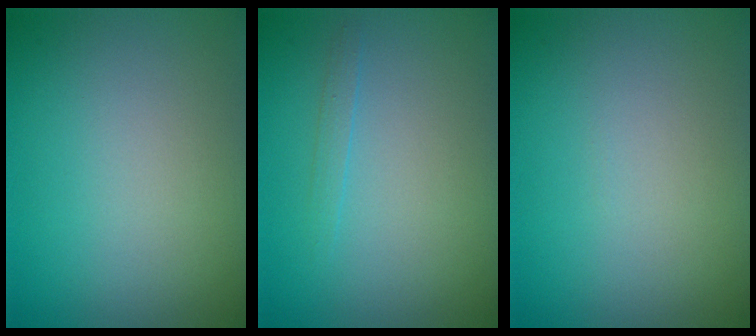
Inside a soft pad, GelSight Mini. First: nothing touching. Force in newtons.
{"total": 0.7, "press": 0.7, "slide": 0.1}
{"total": 0.0}